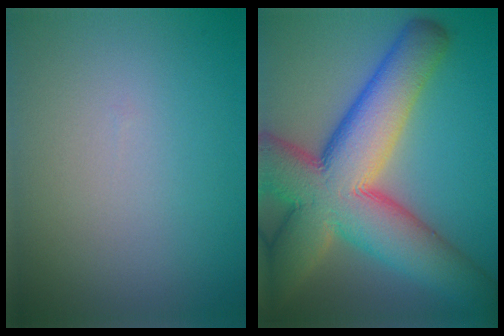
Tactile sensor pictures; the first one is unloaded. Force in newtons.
{"total": 14.6, "press": 14.6, "slide": 1.1}